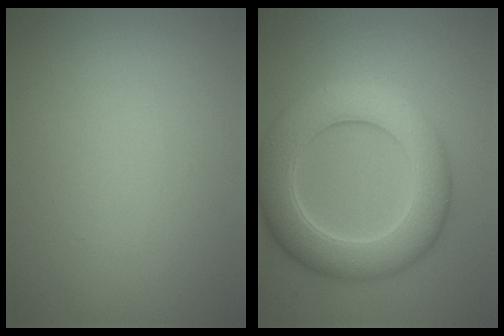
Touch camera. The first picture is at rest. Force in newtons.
{"total": 8.1, "press": 8.1, "slide": 0.2}